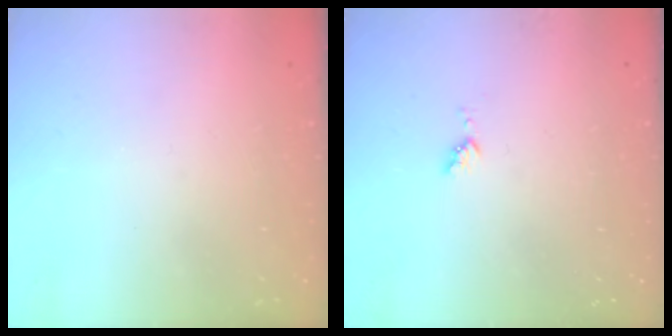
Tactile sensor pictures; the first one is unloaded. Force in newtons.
{"total": 3.4, "press": 3.4, "slide": 0.6}